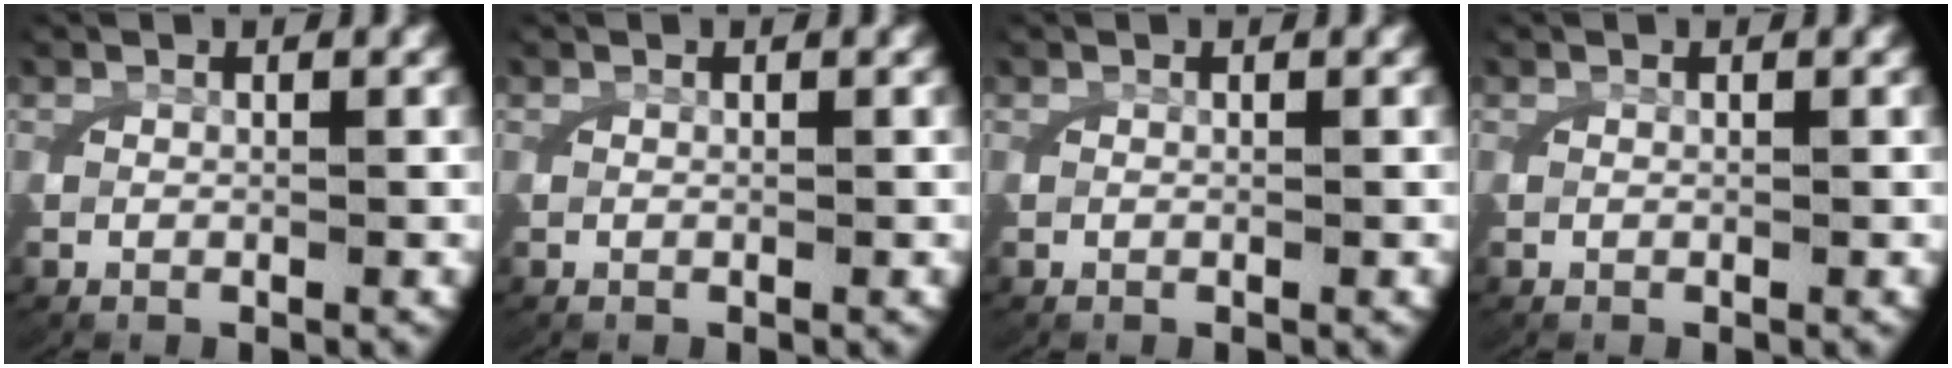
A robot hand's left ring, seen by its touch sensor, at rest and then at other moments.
{"total": 0.0}
{"total": 0.0}
{"total": 0.0}